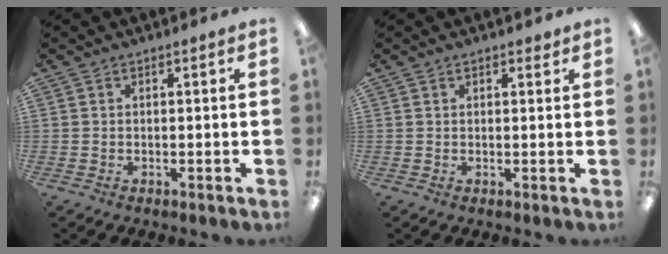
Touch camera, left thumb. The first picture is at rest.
{"total": 1.6, "force": [1.1, 0.8, 0.8], "torque": [-0.009, -0.001, 0.018]}